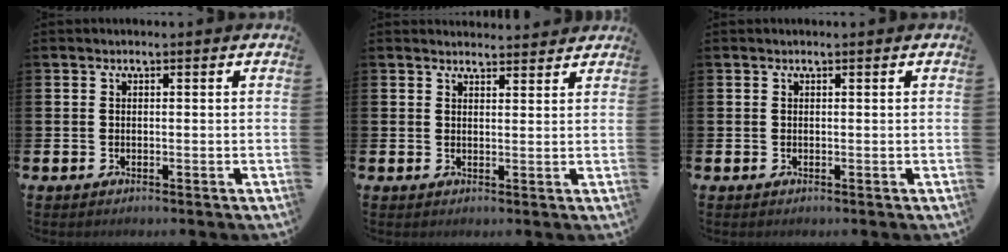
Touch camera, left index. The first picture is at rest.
{"total": 2.5, "force": [2.5, 0.4, -0.2], "torque": [0.006, -0.016, 0.044]}
{"total": 0.0}